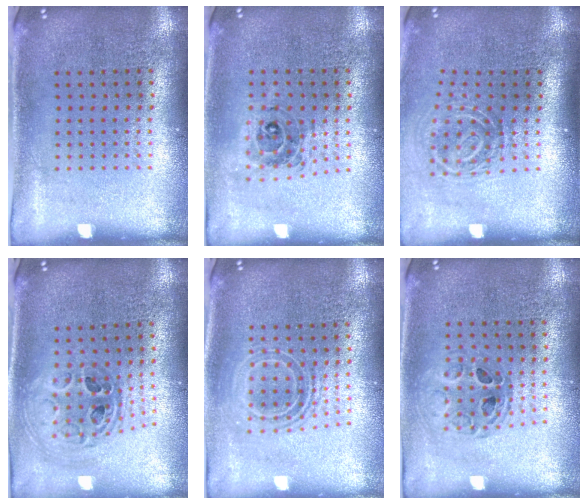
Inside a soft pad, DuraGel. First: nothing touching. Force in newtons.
{"total": 0.8, "press": 0.8, "slide": 0.1}
{"total": 1.8, "press": 1.2, "slide": 1.4}
{"total": 1.0, "press": 1.0, "slide": 0.3}
{"total": 1.7, "press": 1.3, "slide": 1.0}
{"total": 0.8, "press": 0.8, "slide": 0.1}